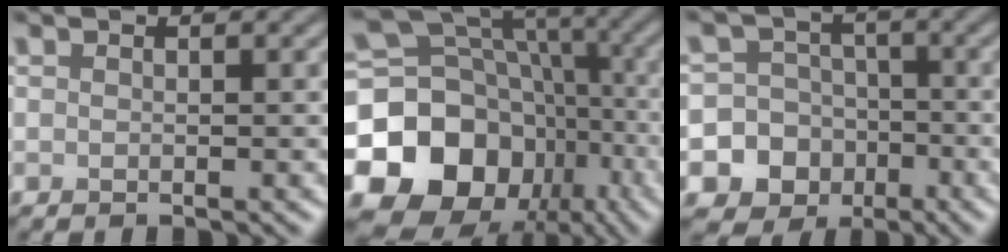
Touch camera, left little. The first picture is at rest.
{"total": 17.8, "force": [-6.1, 14.7, 8.0], "torque": [-0.159, 0.000, -0.116]}
{"total": 13.8, "force": [-5.9, 12.4, 1.6], "torque": [-0.054, -0.032, -0.106]}